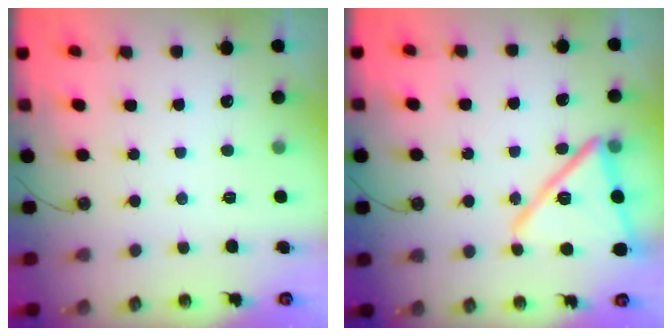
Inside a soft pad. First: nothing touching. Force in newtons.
{"total": 17.8, "press": 17.8, "slide": 1.1}